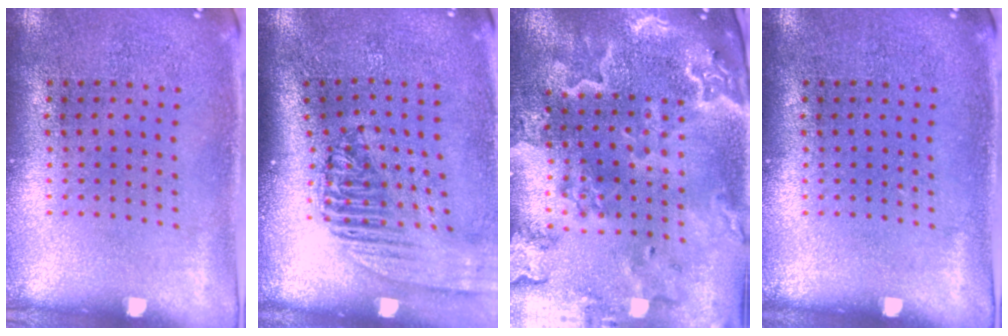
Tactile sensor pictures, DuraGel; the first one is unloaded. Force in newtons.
{"total": 2.3, "press": 1.8, "slide": 1.5}
{"total": 4.0, "press": 3.4, "slide": 2.1}
{"total": 0.0}